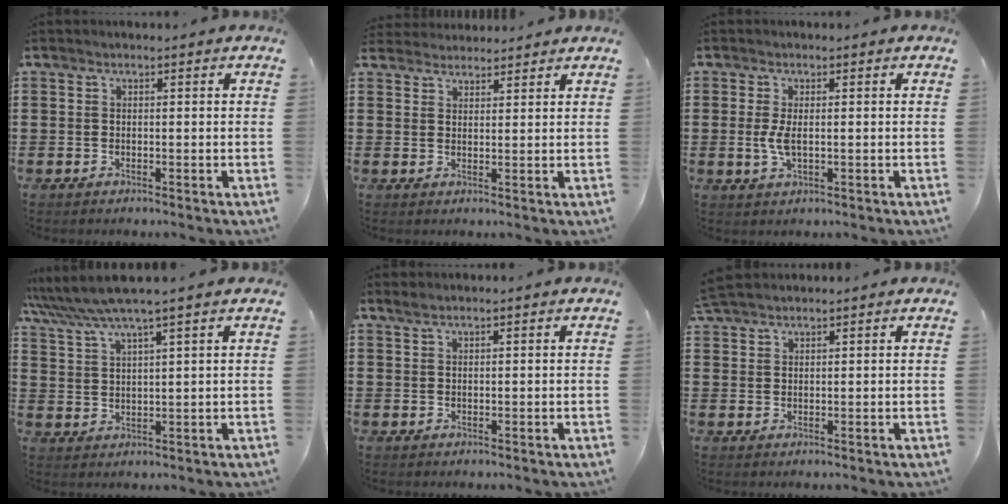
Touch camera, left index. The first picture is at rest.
{"total": 2.3, "force": [2.3, 0.2, -0.5], "torque": [0.001, -0.003, 0.044]}
{"total": 2.8, "force": [-0.1, 1.1, 2.6], "torque": [-0.071, -0.007, -0.009]}
{"total": 5.1, "force": [4.1, -0.2, 3.1], "torque": [-0.072, -0.012, 0.070]}
{"total": 0.8, "force": [0.7, 0.0, 0.5], "torque": [-0.011, 0.001, 0.012]}
{"total": 2.4, "force": [2.2, 0.4, 0.7], "torque": [-0.018, 0.003, 0.045]}